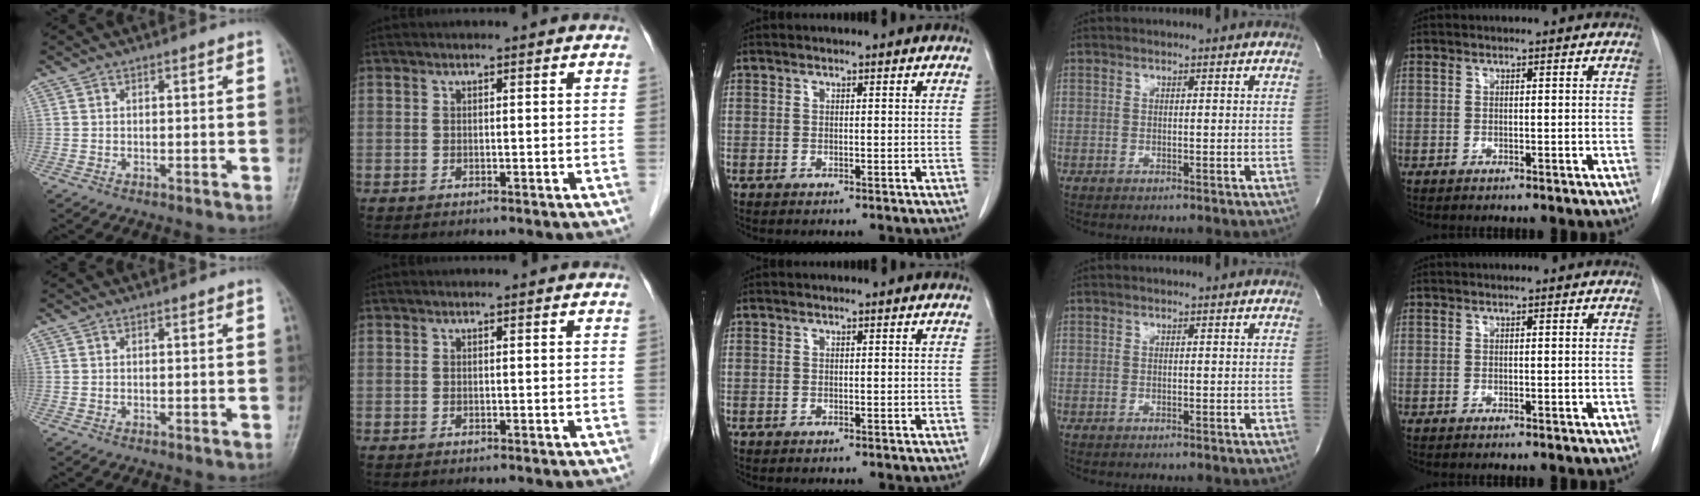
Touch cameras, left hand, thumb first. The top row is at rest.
{}